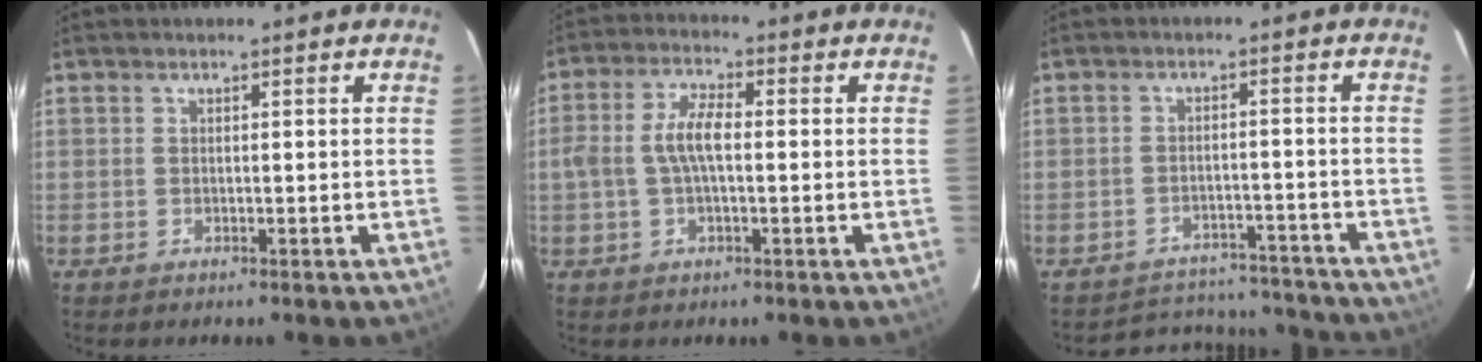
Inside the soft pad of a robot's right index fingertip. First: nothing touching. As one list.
[{"total": 6.4, "force": [-0.4, 2.4, 5.9], "torque": [-0.120, 0.012, -0.008]}, {"total": 13.9, "force": [-12.8, 4.8, 2.4], "torque": [-0.054, 0.035, -0.155]}]